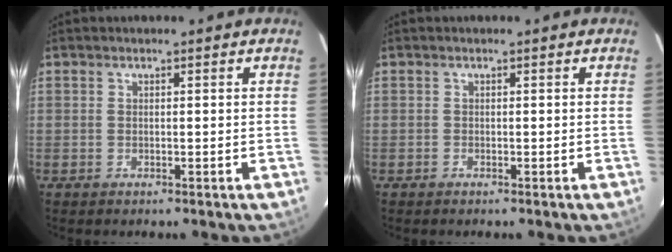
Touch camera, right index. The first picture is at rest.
{"total": 0.0}